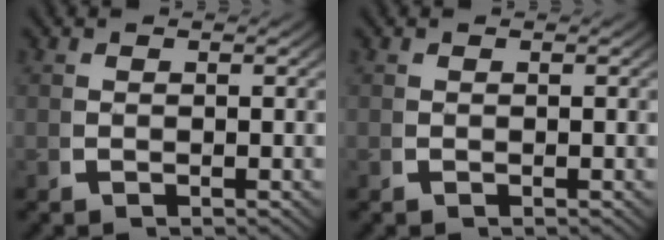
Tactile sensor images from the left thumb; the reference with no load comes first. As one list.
[{"total": 0.0}]